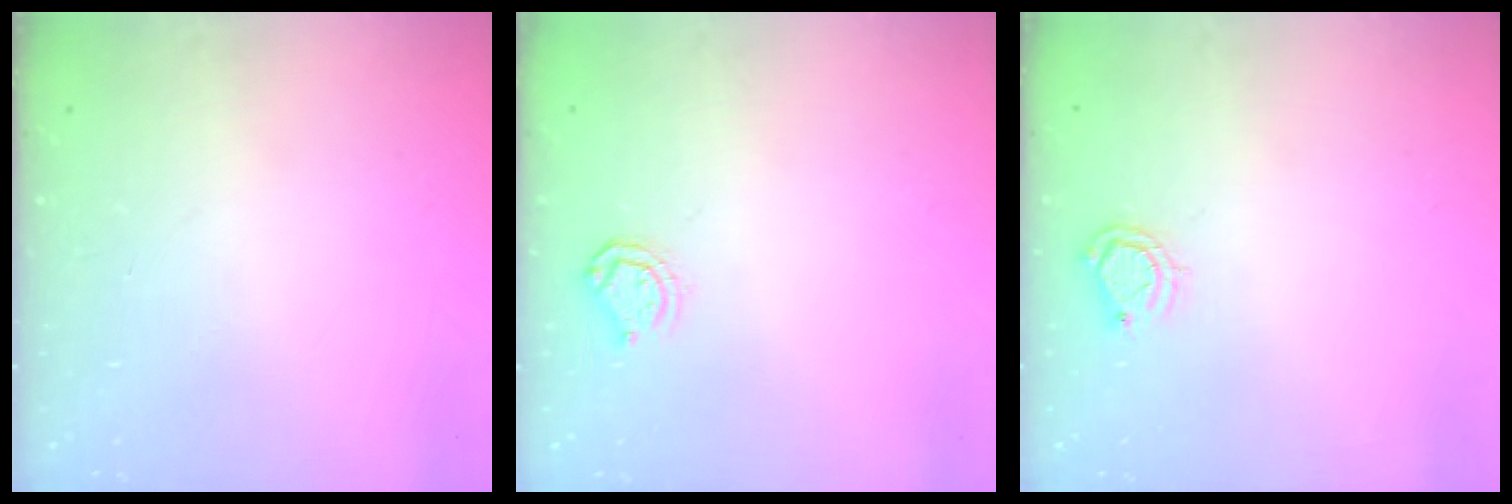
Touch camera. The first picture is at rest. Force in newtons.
{"total": 5.6, "press": 5.6, "slide": 0.5}
{"total": 4.5, "press": 4.4, "slide": 0.6}